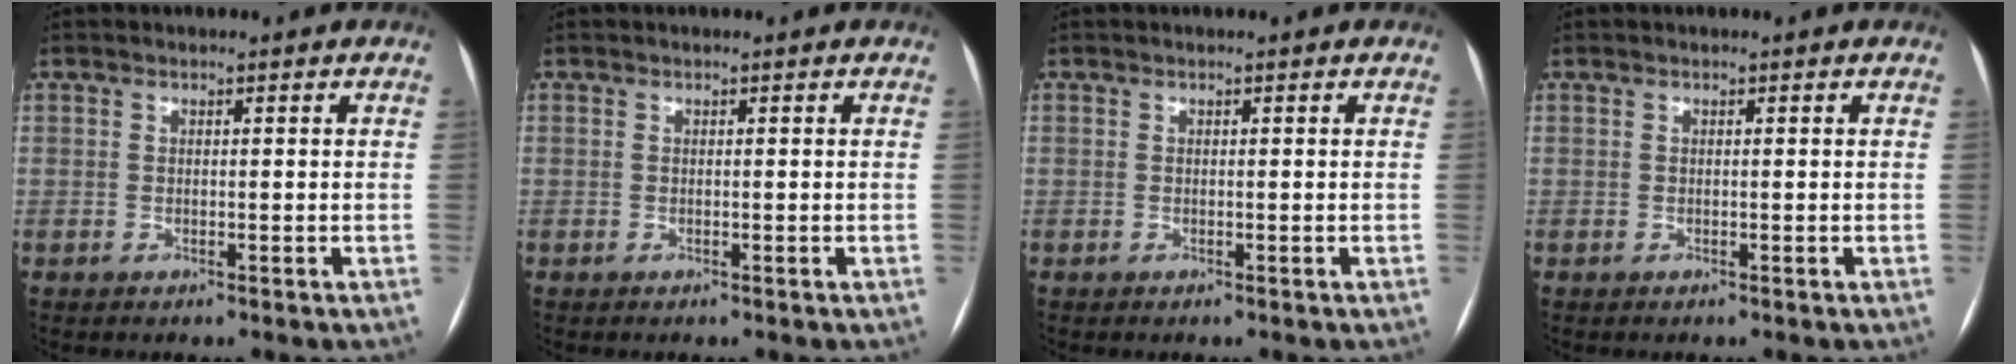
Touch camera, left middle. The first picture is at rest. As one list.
[{"total": 0.0}, {"total": 0.0}, {"total": 0.0}]